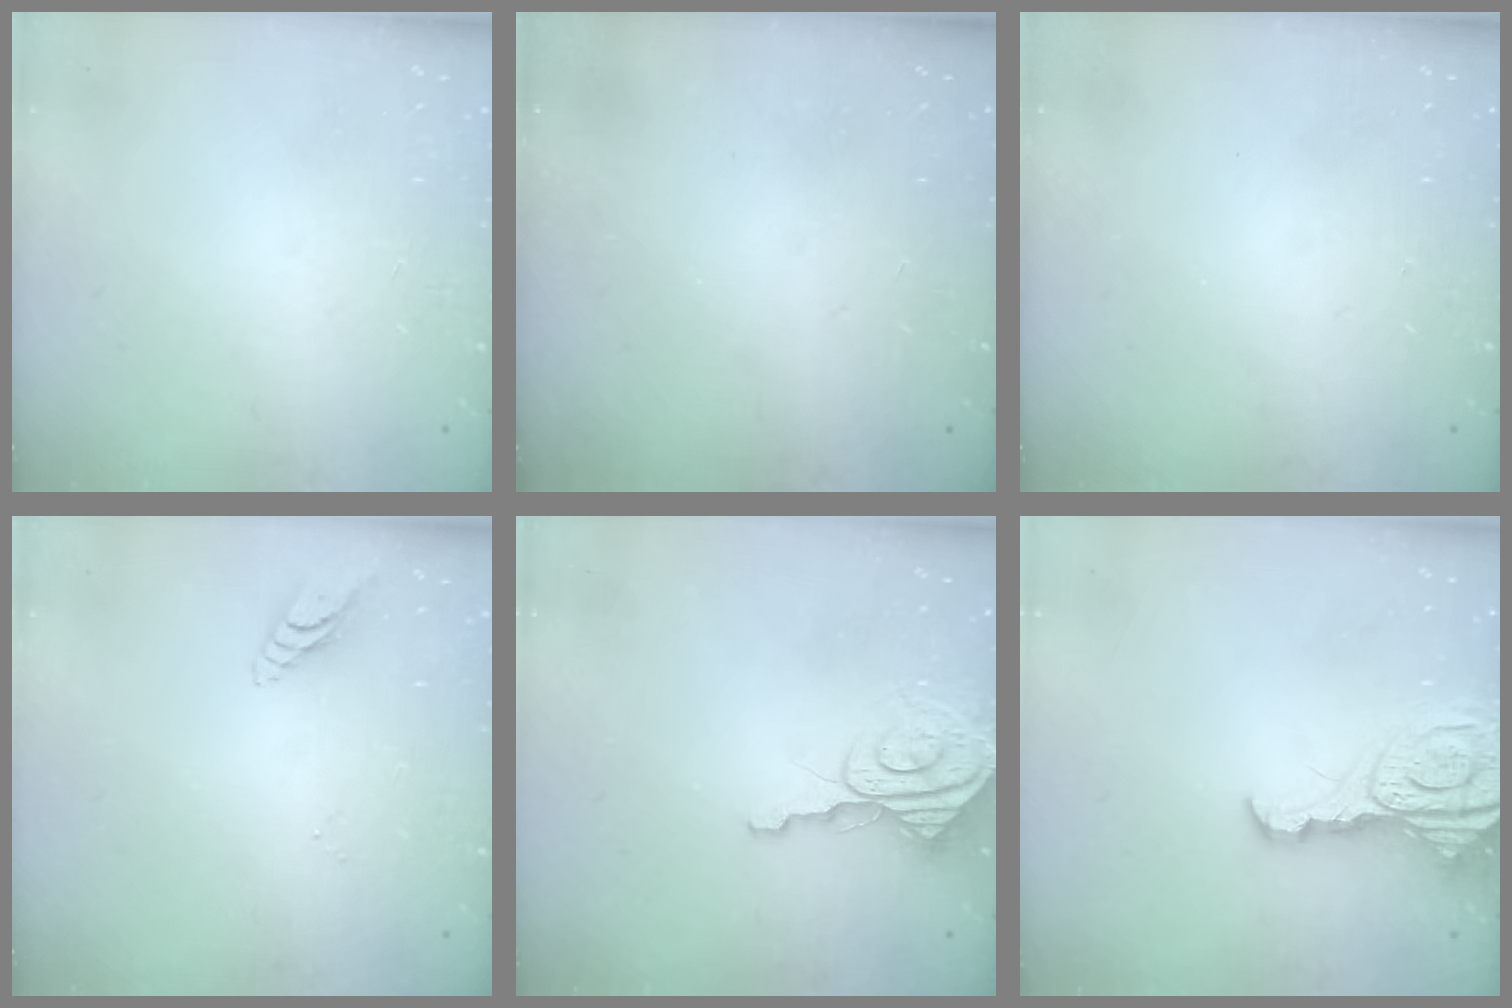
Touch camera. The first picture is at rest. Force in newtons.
{"total": 0.0}
{"total": 0.0}
{"total": 7.1, "press": 7.1, "slide": 0.6}
{"total": 8.8, "press": 8.7, "slide": 0.8}
{"total": 14.0, "press": 13.9, "slide": 1.5}